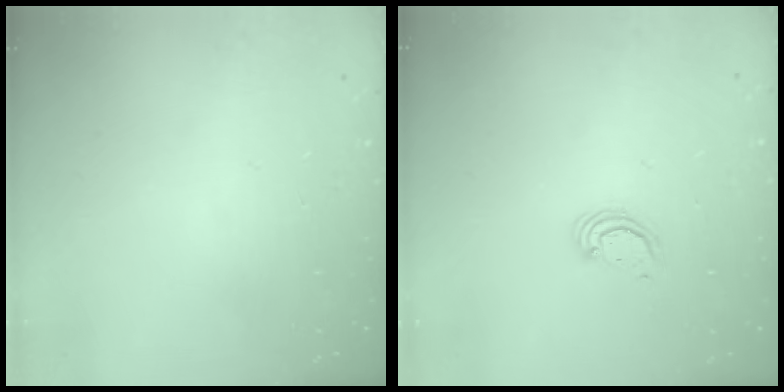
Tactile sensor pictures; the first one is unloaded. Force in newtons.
{"total": 2.5, "press": 2.5, "slide": 0.2}